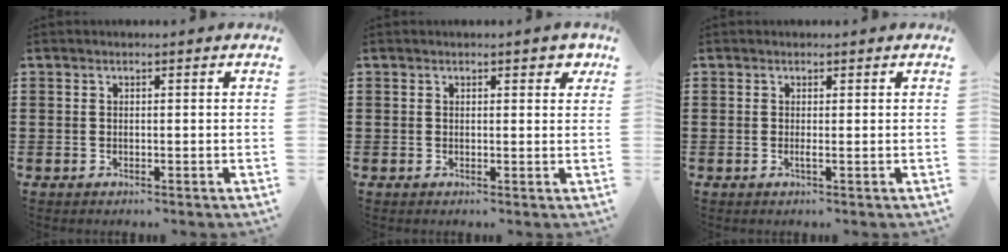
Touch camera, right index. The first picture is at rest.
{"total": 1.6, "force": [0.8, 0.8, 1.0], "torque": [-0.006, 0.002, 0.011]}
{"total": 0.9, "force": [-0.2, 0.0, 0.9], "torque": [-0.018, -0.004, -0.003]}